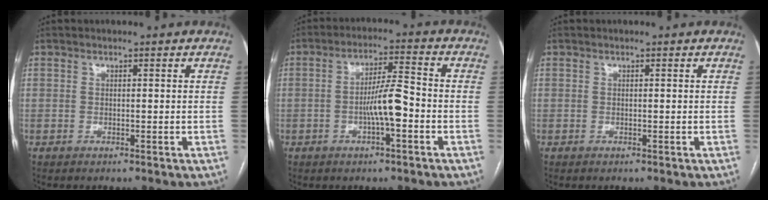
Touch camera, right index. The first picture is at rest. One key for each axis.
{"total": 6.6, "fx": -1.9, "fy": 0.8, "fz": 6.3, "tx": -0.118, "ty": 0.011, "tz": -0.033}
{"total": 0.0}